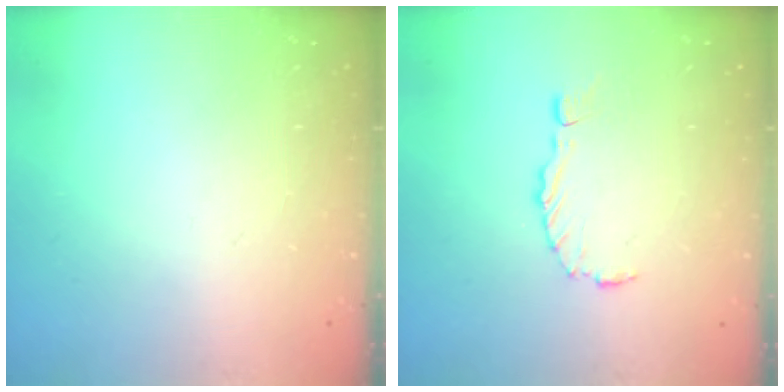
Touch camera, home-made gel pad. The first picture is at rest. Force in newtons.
{"total": 1.5, "press": 1.5, "slide": 0.2}